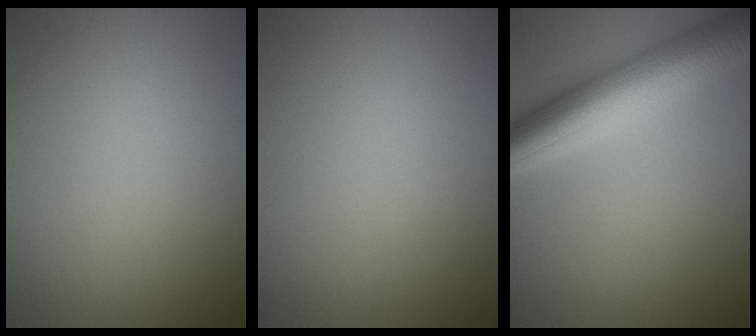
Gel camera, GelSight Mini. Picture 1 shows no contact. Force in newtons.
{"total": 0.0}
{"total": 8.5, "press": 8.5, "slide": 0.2}